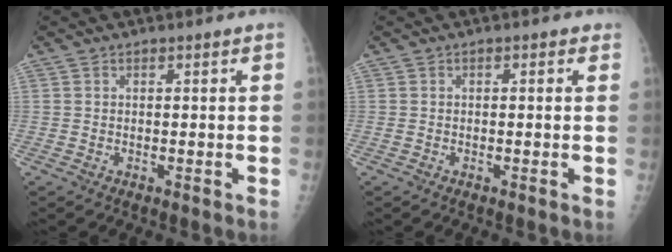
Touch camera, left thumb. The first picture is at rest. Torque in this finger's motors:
{"motor_torque": [-0.16, 0.09, -0.16, -0.01, -0.04]}